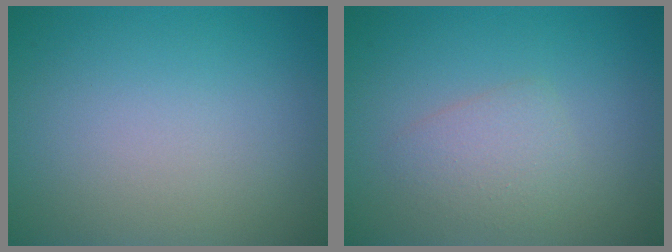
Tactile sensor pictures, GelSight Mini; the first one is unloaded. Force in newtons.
{"total": 2.1, "press": 2.1, "slide": 0.1}